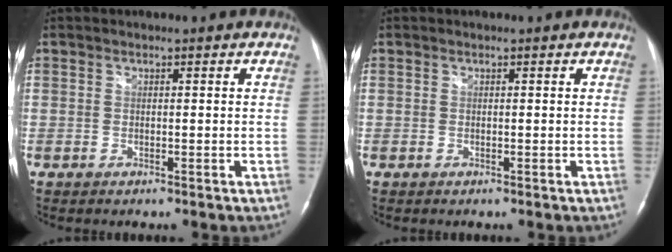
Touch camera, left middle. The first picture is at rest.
{"total": 0.0}